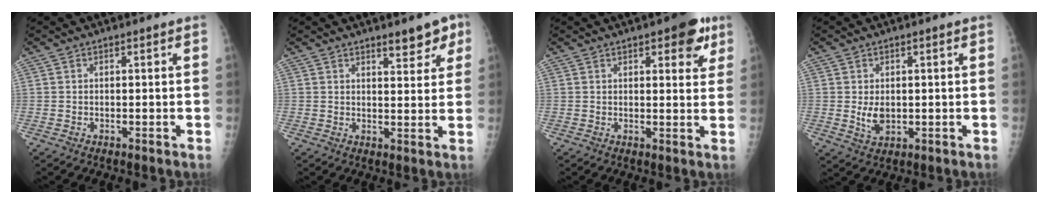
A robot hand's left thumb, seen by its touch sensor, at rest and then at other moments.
{"total": 5.4, "force": [3.5, 2.1, 3.5], "torque": [-0.023, -0.019, 0.044]}
{"total": 7.0, "force": [3.7, 2.8, 5.2], "torque": [-0.039, -0.012, 0.038]}
{"total": 3.7, "force": [0.0, 2.5, 2.7], "torque": [-0.040, -0.007, 0.008]}